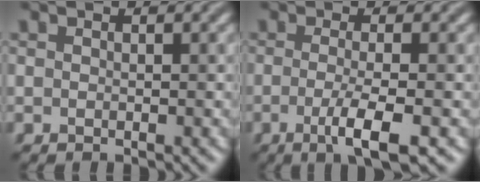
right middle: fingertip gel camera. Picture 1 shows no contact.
{"total": 4.3, "force": [-1.3, 0.9, 4.0], "torque": [-0.070, -0.005, -0.029]}